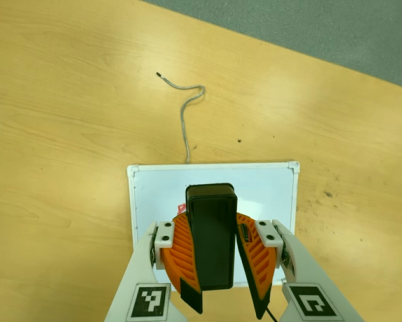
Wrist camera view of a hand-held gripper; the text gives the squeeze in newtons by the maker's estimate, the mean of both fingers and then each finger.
{"total": 10.6, "left": 10.0, "right": 11.3}